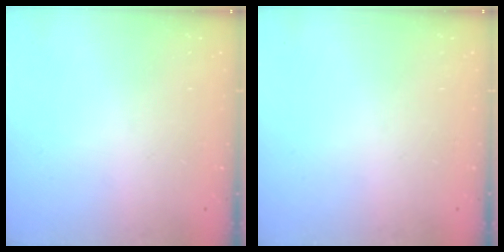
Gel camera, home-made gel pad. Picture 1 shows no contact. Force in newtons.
{"total": 0.0}